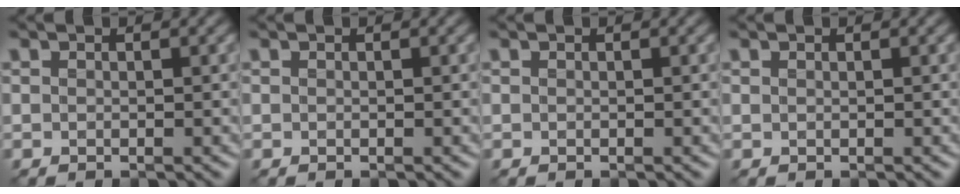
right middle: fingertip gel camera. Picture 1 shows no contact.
{"total": 0.0}
{"total": 0.0}
{"total": 0.0}